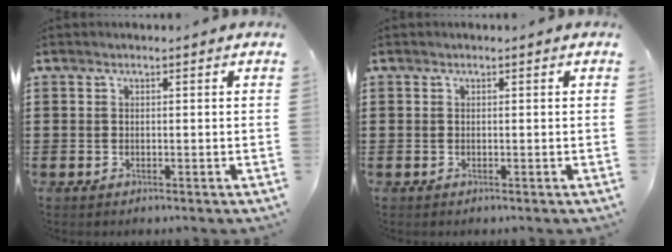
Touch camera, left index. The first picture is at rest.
{"total": 0.0}